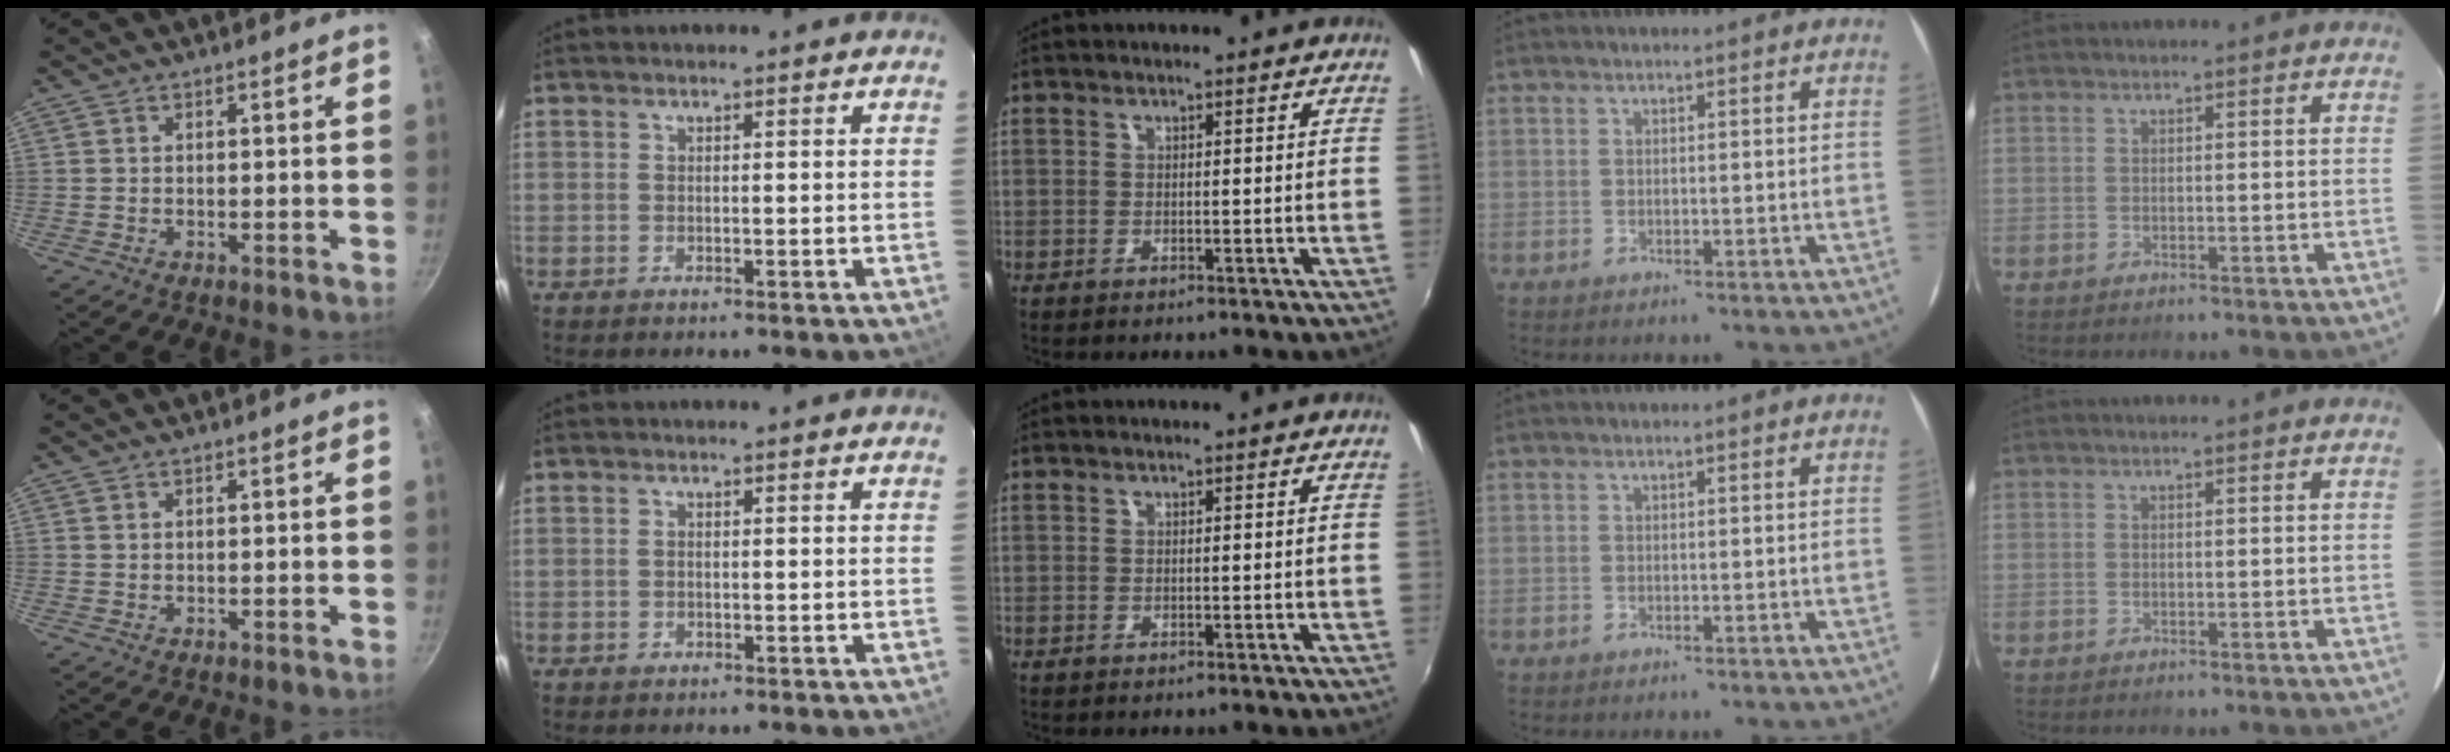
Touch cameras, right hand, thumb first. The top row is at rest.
{"index": {"total": 0.6, "force": [-0.1, 0.5, 0.3], "torque": [-0.004, 0.001, -0.001]}}